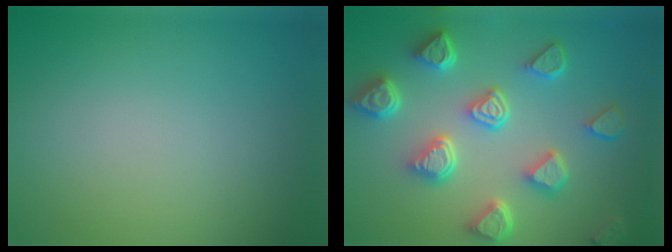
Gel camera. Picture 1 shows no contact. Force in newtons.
{"total": 7.2, "press": 5.9, "slide": 4.2}